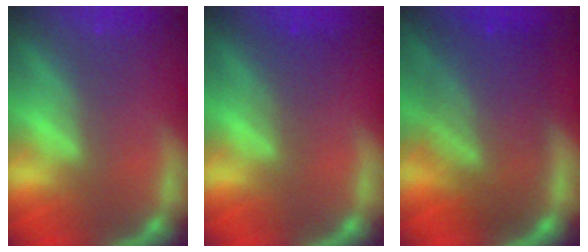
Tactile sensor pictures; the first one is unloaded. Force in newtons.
{"total": 2.0}
{"total": 10.0}